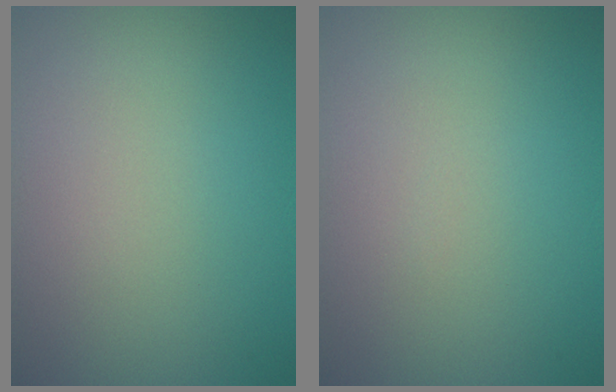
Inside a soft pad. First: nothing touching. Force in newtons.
{"total": 0.0}